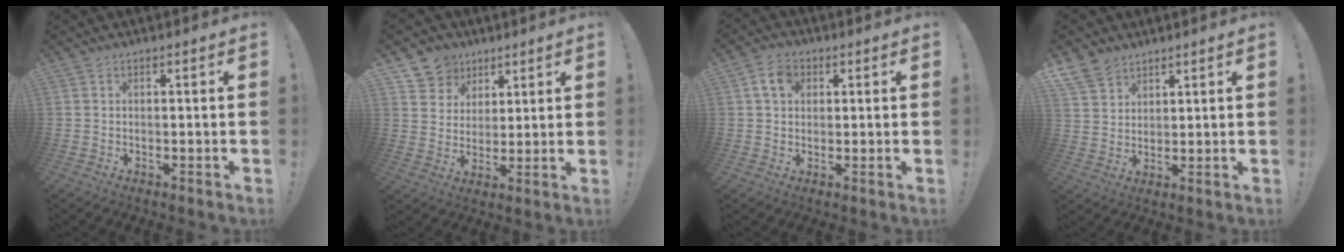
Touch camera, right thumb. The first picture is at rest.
{"total": 8.3, "force": [4.4, 7.0, 1.0], "torque": [-0.013, -0.032, 0.089]}
{"total": 6.4, "force": [2.2, 4.7, 3.7], "torque": [-0.060, 0.008, 0.041]}
{"total": 6.9, "force": [5.3, 4.1, 1.7], "torque": [-0.035, -0.032, 0.106]}